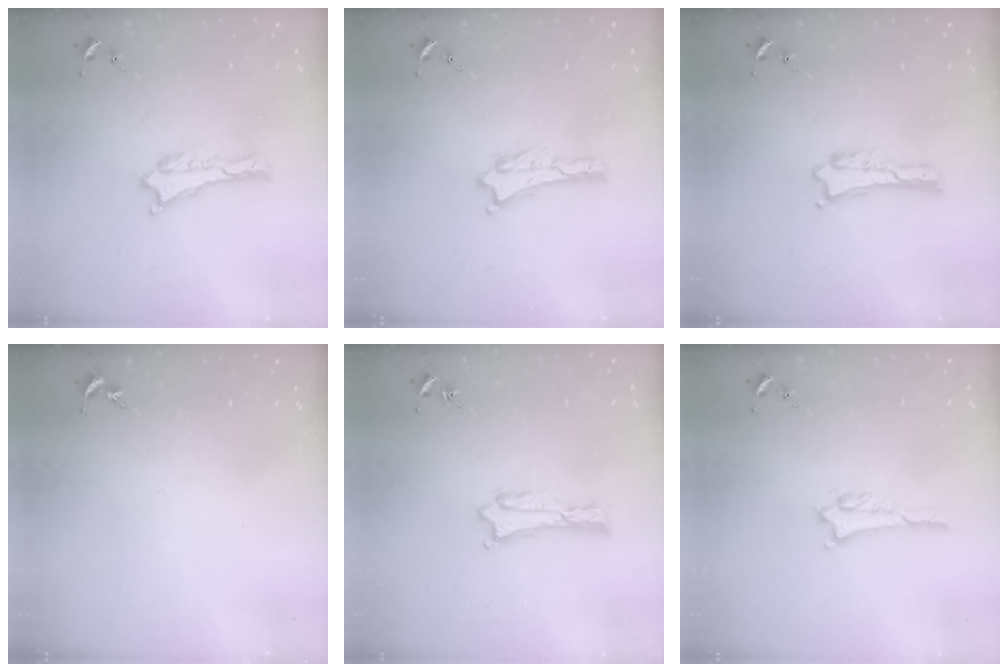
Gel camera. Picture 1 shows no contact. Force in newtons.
{"total": 0.0}
{"total": 0.0}
{"total": 0.0}
{"total": 0.0}
{"total": 0.6, "press": 0.6, "slide": 0.1}